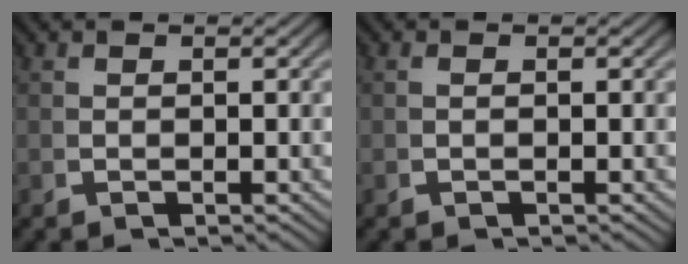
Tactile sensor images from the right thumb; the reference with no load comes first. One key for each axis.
{"total": 0.0}